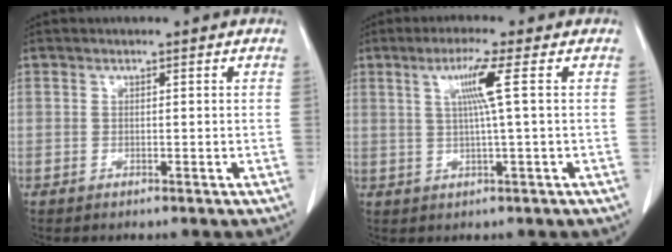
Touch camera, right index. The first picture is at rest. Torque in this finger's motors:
{"motor_torque": [0.51, -0.10, 0.19, 0.04]}